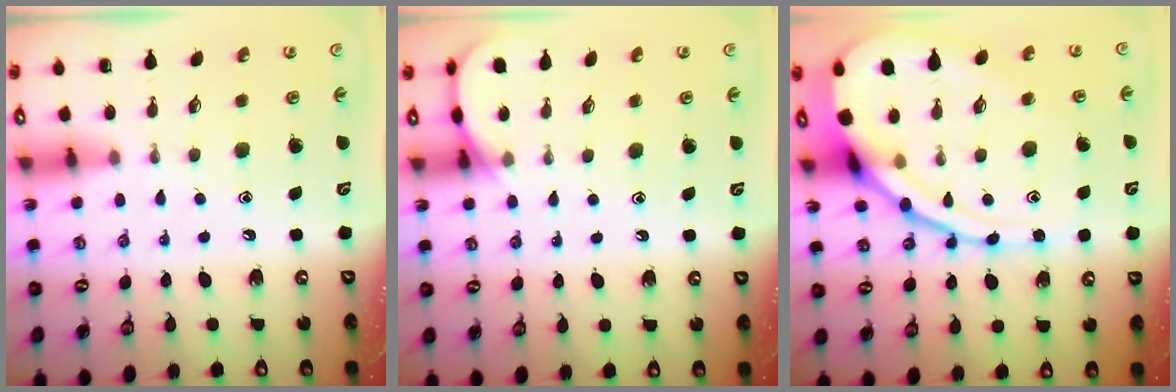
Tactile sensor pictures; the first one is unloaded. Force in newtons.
{"total": 5.1, "press": 5.1, "slide": 0.5}
{"total": 16.7, "press": 16.6, "slide": 1.8}